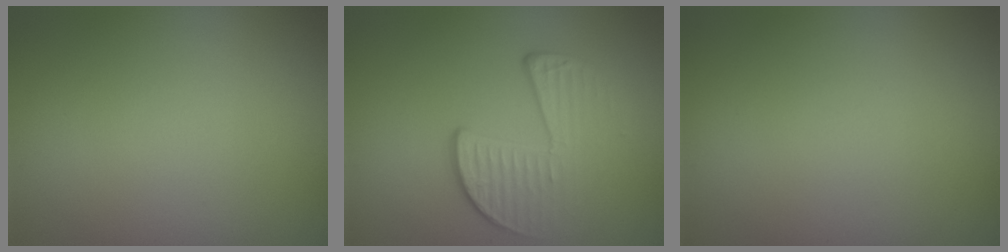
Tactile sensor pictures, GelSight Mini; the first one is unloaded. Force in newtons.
{"total": 4.0, "press": 2.7, "slide": 2.9}
{"total": 0.0}